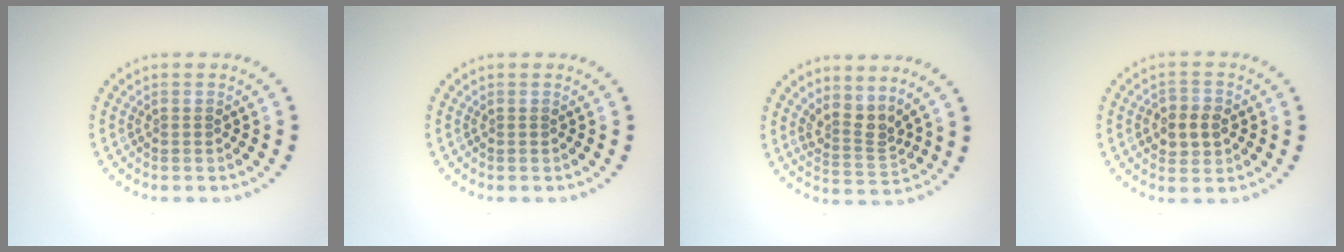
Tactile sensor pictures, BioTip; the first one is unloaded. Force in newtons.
{"total": 0.0}
{"total": 2.5, "press": 1.8, "slide": 1.7}
{"total": 3.0, "press": 2.9, "slide": 0.4}